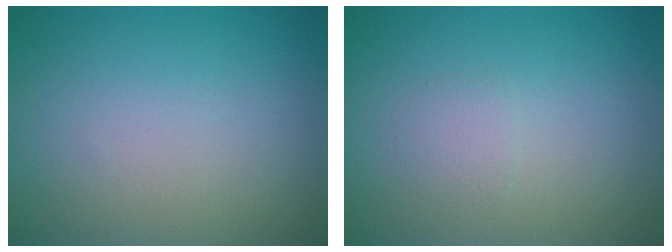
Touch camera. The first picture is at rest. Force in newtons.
{"total": 1.0, "press": 1.0, "slide": 0.1}